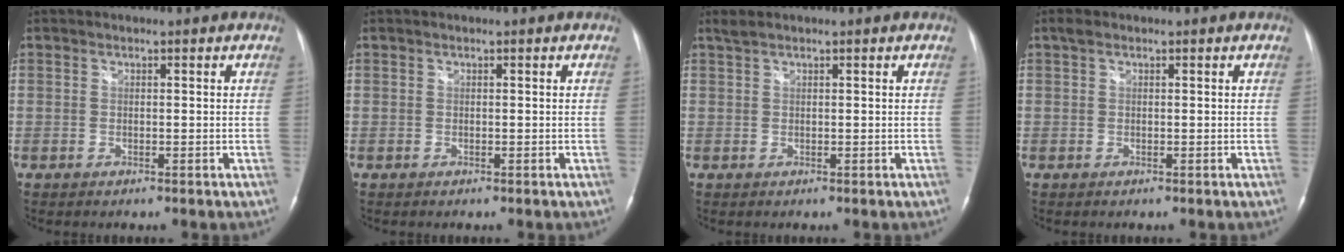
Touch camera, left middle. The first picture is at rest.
{"total": 0.0}
{"total": 1.0, "force": [0.9, 0.0, 0.4], "torque": [-0.014, 0.012, 0.024]}
{"total": 1.0, "force": [0.7, 0.4, 0.6], "torque": [-0.015, 0.017, 0.013]}